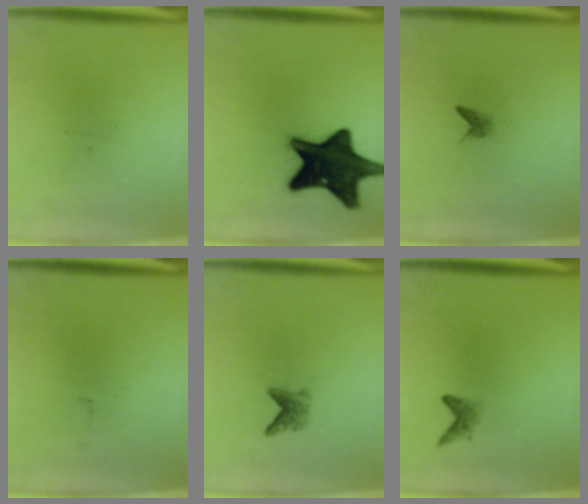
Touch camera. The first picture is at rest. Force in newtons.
{"total": 18.6}
{"total": 1.0}
{"total": 0.0}
{"total": 2.1}
{"total": 1.2}